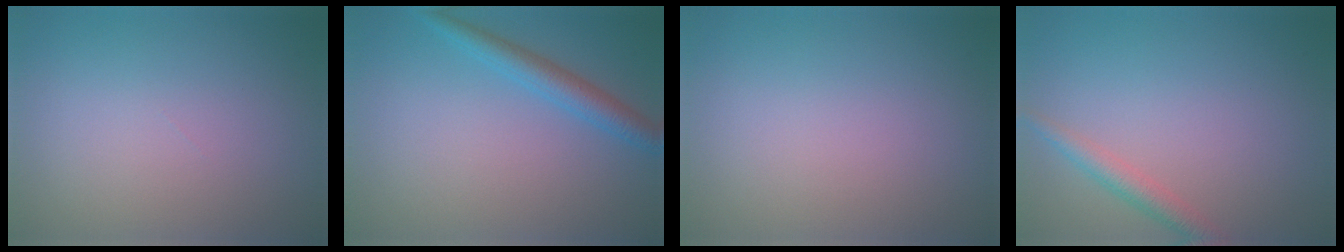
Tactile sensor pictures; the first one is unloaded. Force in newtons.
{"total": 2.8, "press": 2.7, "slide": 0.2}
{"total": 0.0}
{"total": 2.2, "press": 2.2, "slide": 0.0}